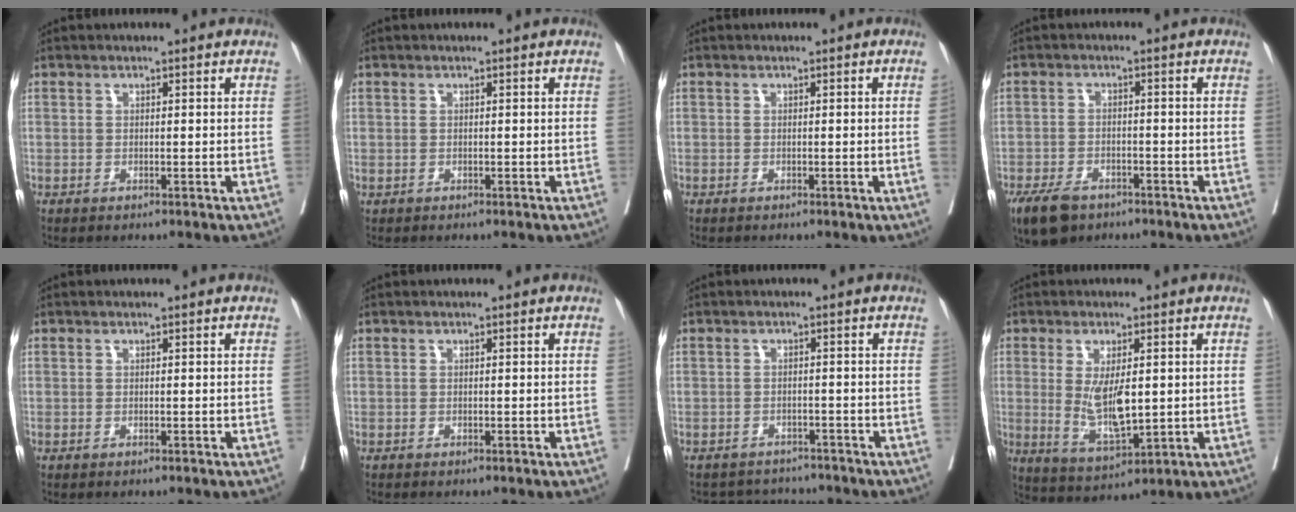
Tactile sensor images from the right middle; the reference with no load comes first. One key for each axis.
{"total": 0.0}
{"total": 1.3, "fx": -0.1, "fy": -0.6, "fz": 1.2, "tx": -0.018, "ty": -0.003, "tz": -0.001}
{"total": 6.9, "fx": -4.9, "fy": 3.7, "fz": 3.2, "tx": -0.061, "ty": -0.005, "tz": -0.080}
{"total": 0.0}
{"total": 0.0}
{"total": 5.0, "fx": -4.8, "fy": 1.2, "fz": -0.4, "tx": 0.005, "ty": 0.011, "tz": -0.064}
{"total": 7.7, "fx": 0.5, "fy": 2.3, "fz": 7.3, "tx": -0.147, "ty": -0.017, "tz": 0.019}